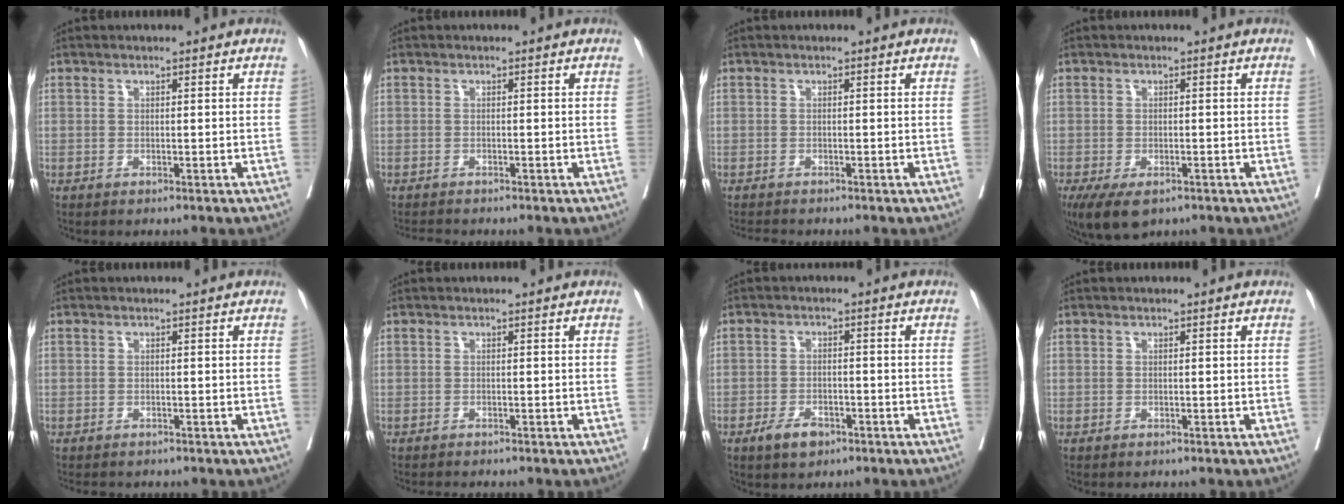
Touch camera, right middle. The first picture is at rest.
{"total": 1.7, "force": [-1.7, 0.1, 0.3], "torque": [-0.006, -0.007, -0.027]}
{"total": 1.9, "force": [-1.9, 0.2, 0.4], "torque": [-0.007, -0.007, -0.030]}
{"total": 6.3, "force": [-4.1, 2.8, 3.9], "torque": [-0.065, -0.011, -0.067]}
{"total": 3.2, "force": [-2.8, 1.2, 1.0], "torque": [-0.013, -0.005, -0.038]}
{"total": 2.3, "force": [-2.2, 0.2, 0.7], "torque": [-0.013, -0.004, -0.029]}
{"total": 3.7, "force": [-2.3, 1.8, 2.2], "torque": [-0.040, 0.001, -0.036]}
{"total": 0.0}